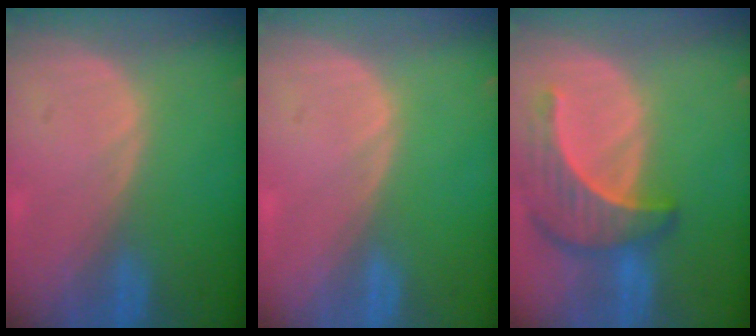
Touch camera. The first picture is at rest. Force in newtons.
{"total": 0.0}
{"total": 7.6, "press": 7.3, "slide": 1.9}